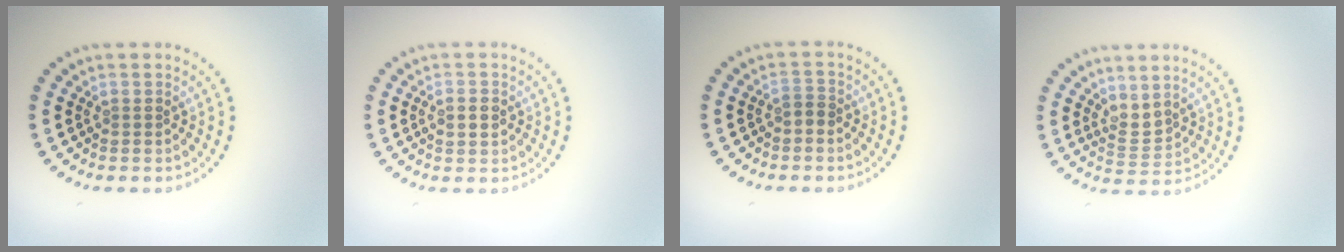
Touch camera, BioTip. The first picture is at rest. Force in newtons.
{"total": 1.7, "press": 1.7, "slide": 0.1}
{"total": 1.1, "press": 0.9, "slide": 0.6}
{"total": 2.0, "press": 1.4, "slide": 1.4}